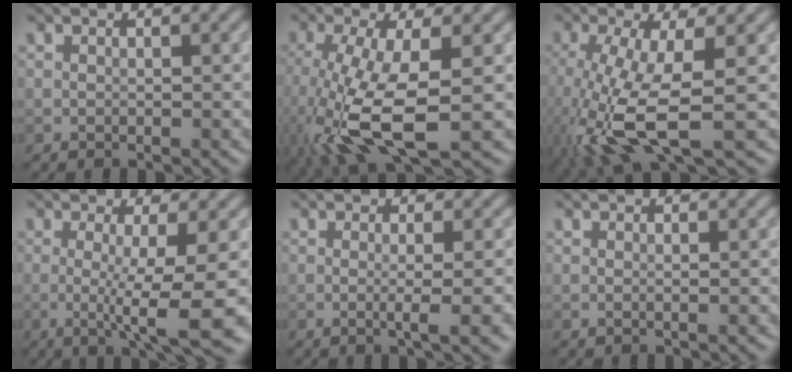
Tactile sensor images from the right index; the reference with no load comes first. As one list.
[{"total": 9.8, "force": [-2.9, 3.4, 8.7], "torque": [-0.201, -0.019, -0.055]}, {"total": 8.9, "force": [-2.9, 2.8, 7.9], "torque": [-0.189, -0.017, -0.056]}, {"total": 8.2, "force": [-1.7, 1.3, 7.9], "torque": [-0.120, -0.013, -0.025]}, {"total": 3.6, "force": [-0.6, 0.8, 3.5], "torque": [-0.047, -0.001, -0.013]}, {"total": 0.7, "force": [-0.1, 0.1, 0.7], "torque": [-0.009, -0.001, -0.003]}]